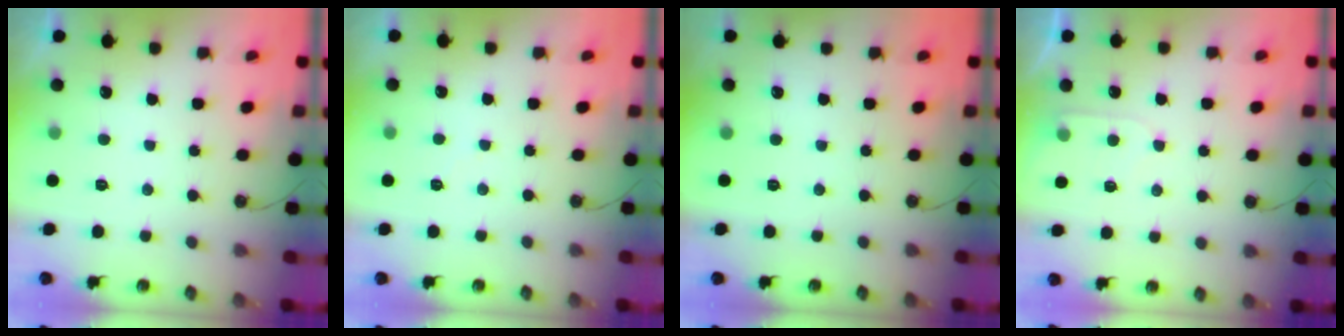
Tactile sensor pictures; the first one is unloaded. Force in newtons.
{"total": 3.6, "press": 3.5, "slide": 0.6}
{"total": 0.0}
{"total": 5.4, "press": 5.4, "slide": 0.8}